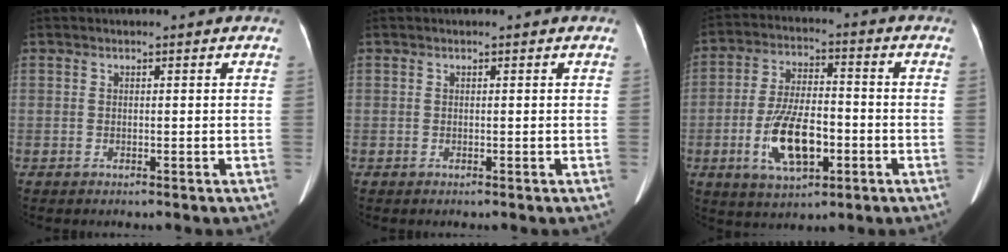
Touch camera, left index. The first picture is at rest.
{"total": 0.0}
{"total": 11.4, "force": [-3.6, 4.7, 9.7], "torque": [-0.195, 0.002, -0.061]}